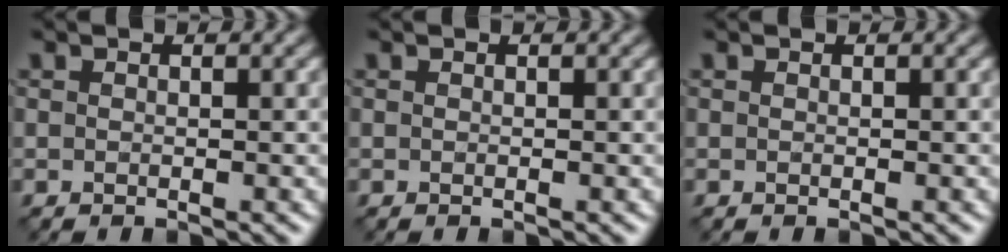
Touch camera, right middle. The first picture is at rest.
{"total": 0.0}
{"total": 0.0}